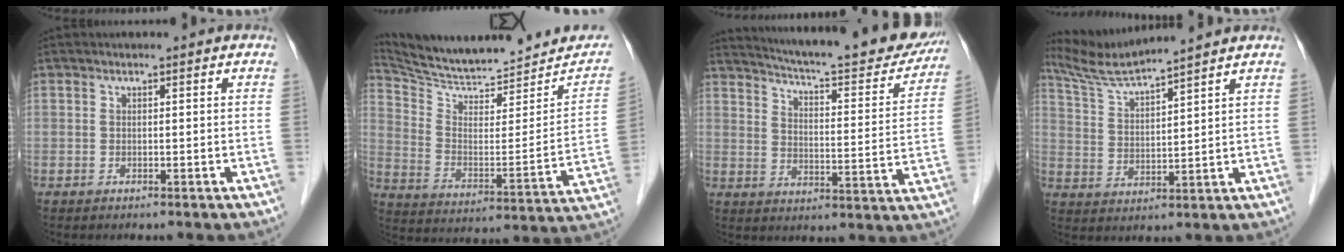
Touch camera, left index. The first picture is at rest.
{"total": 19.9, "force": [18.5, 3.7, 6.1], "torque": [-0.091, -0.030, 0.276]}
{"total": 25.2, "force": [22.9, 3.2, 10.2], "torque": [-0.151, -0.055, 0.288]}
{"total": 8.3, "force": [7.7, -1.5, 2.7], "torque": [-0.065, 0.015, 0.154]}